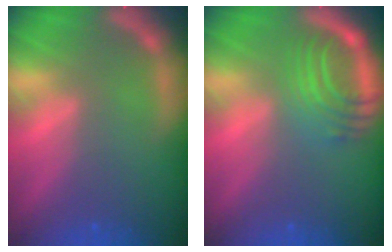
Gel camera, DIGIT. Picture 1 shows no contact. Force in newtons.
{"total": 6.5}